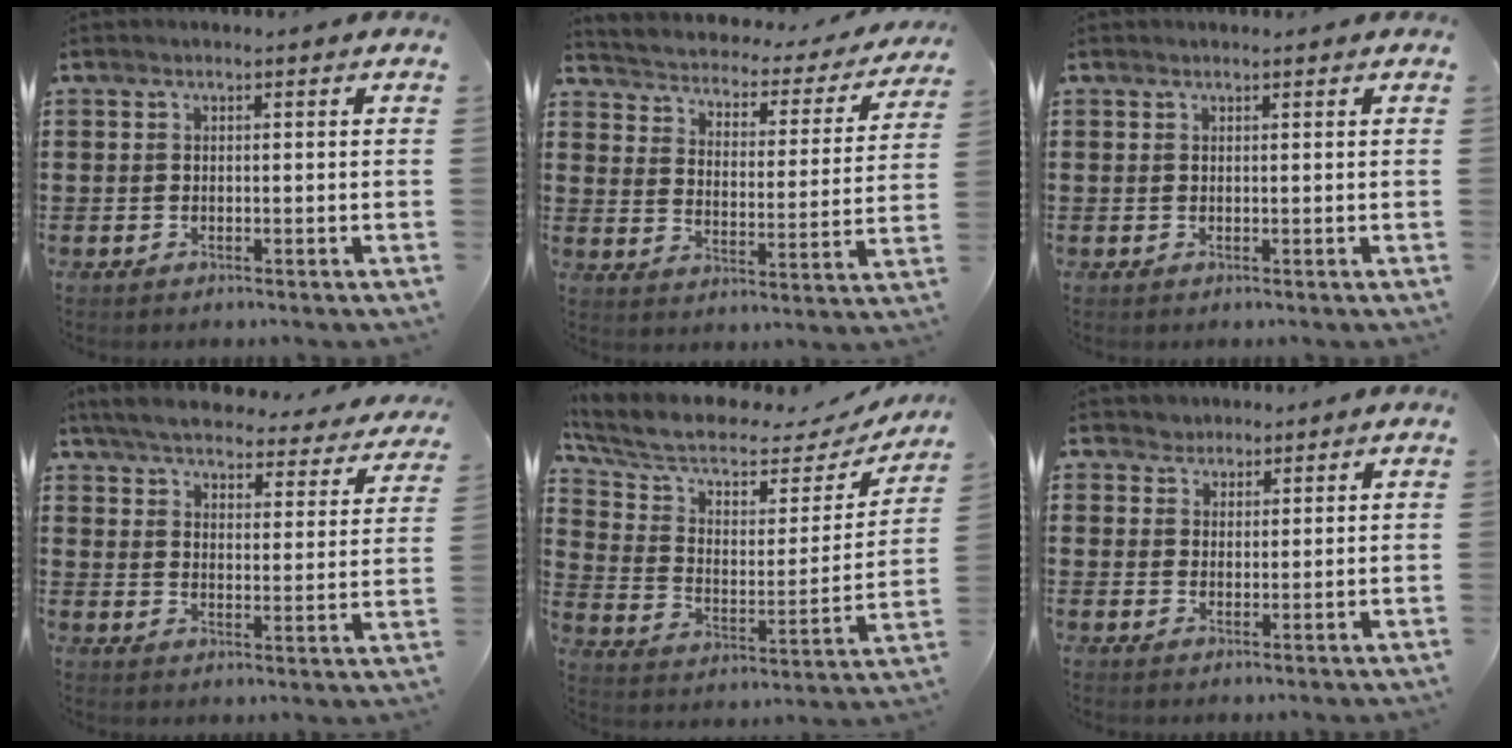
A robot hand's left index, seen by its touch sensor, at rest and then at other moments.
{"total": 1.7, "force": [1.6, 0.5, 0.3], "torque": [-0.023, -0.024, 0.014]}
{"total": 0.5, "force": [0.4, 0.0, 0.3], "torque": [-0.007, -0.001, 0.009]}
{"total": 5.3, "force": [5.0, 0.3, 1.6], "torque": [-0.058, -0.035, 0.084]}
{"total": 7.3, "force": [5.9, 2.6, 3.6], "torque": [-0.100, -0.039, 0.098]}
{"total": 2.6, "force": [2.0, 1.7, -0.3], "torque": [-0.007, 0.009, 0.039]}